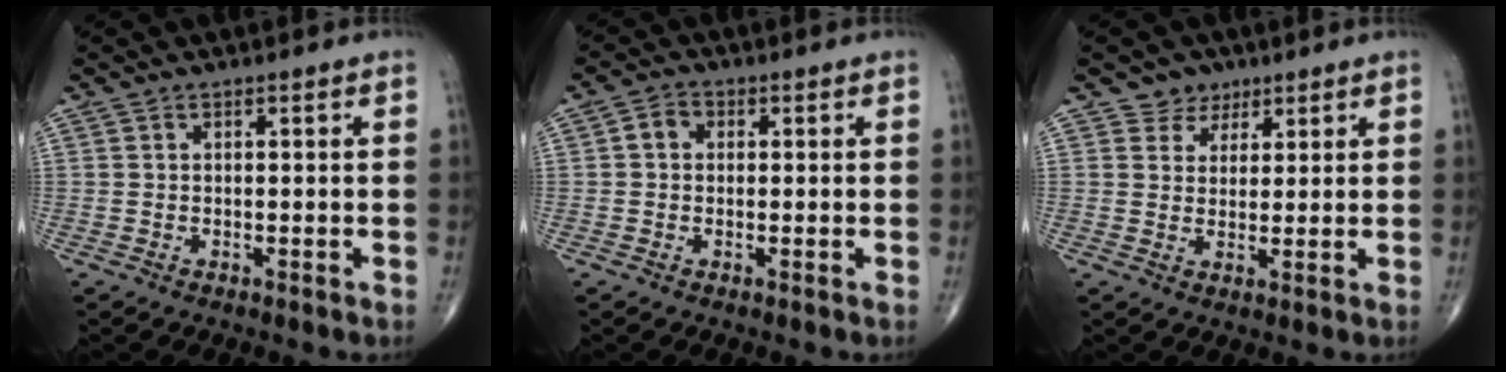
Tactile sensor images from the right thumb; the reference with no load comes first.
{"total": 2.7, "force": [0.3, 2.3, 1.5], "torque": [-0.016, 0.010, 0.000]}
{"total": 3.9, "force": [2.5, 3.1, 0.3], "torque": [0.019, -0.012, 0.036]}